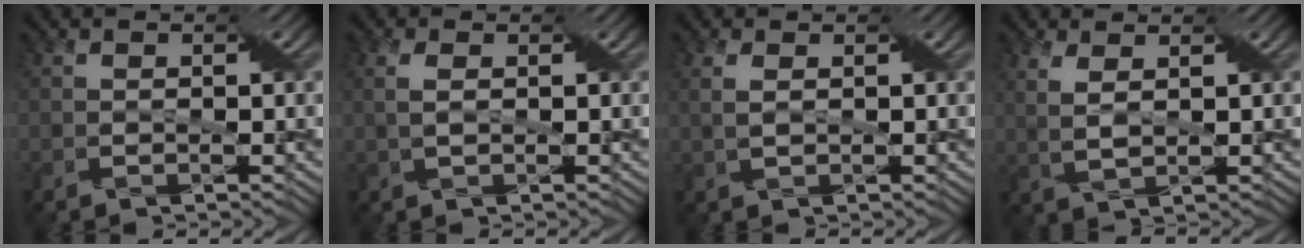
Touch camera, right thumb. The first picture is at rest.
{"total": 2.0, "force": [0.5, 0.7, 1.8], "torque": [-0.041, 0.001, 0.012]}
{"total": 1.9, "force": [0.7, 0.7, 1.6], "torque": [-0.038, 0.001, 0.017]}
{"total": 3.2, "force": [1.7, 0.9, 2.6], "torque": [-0.059, 0.002, 0.033]}